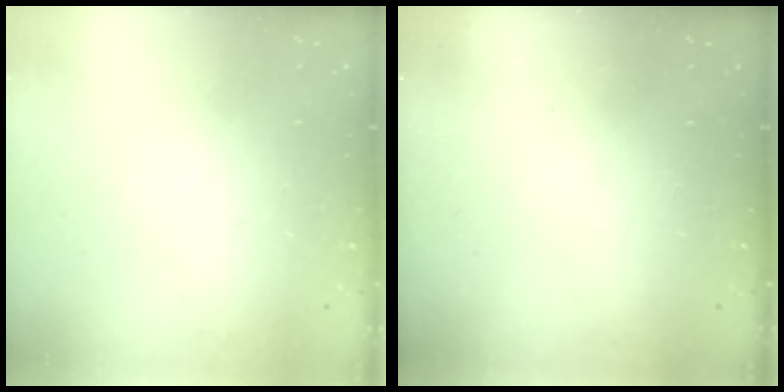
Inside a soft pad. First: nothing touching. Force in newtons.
{"total": 2.4, "press": 2.2, "slide": 0.8}